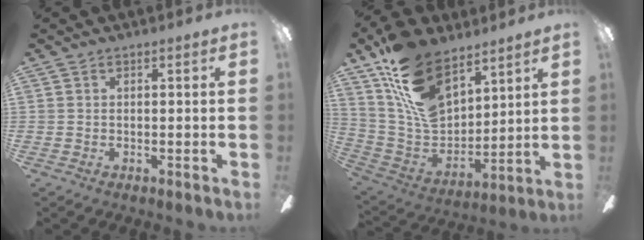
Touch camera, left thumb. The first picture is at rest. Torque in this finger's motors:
{"motor_torque": [2.01, 1.72, 1.56, -1.21, 0.23]}